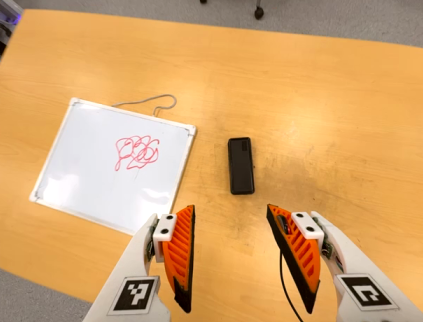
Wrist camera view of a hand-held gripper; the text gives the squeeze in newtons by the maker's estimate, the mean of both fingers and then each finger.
{"total": 0.0}